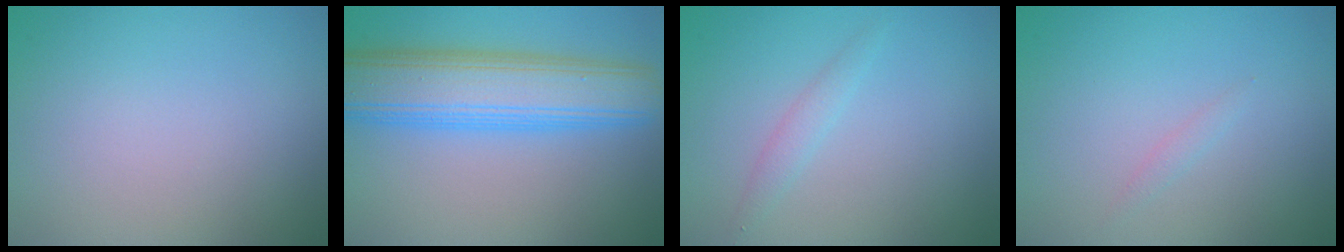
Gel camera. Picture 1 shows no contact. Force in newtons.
{"total": 8.3, "press": 8.3, "slide": 0.2}
{"total": 1.5, "press": 1.5, "slide": 0.1}
{"total": 0.6, "press": 0.6, "slide": 0.1}